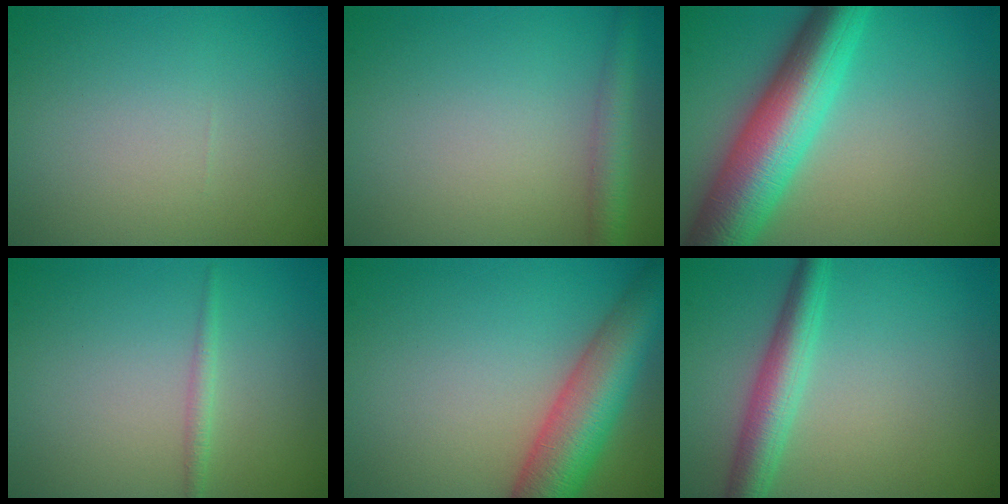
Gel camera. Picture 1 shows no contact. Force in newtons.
{"total": 2.6, "press": 2.6, "slide": 0.1}
{"total": 10.0, "press": 10.0, "slide": 0.2}
{"total": 1.1, "press": 1.1, "slide": 0.1}
{"total": 8.1, "press": 8.1, "slide": 0.4}
{"total": 4.1, "press": 4.1, "slide": 0.0}